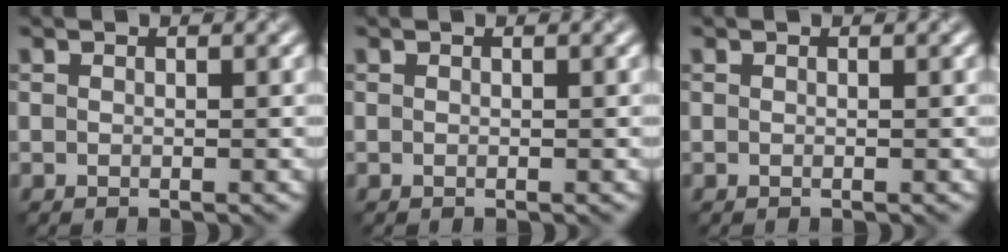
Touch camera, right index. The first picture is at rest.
{"total": 0.0}
{"total": 0.0}